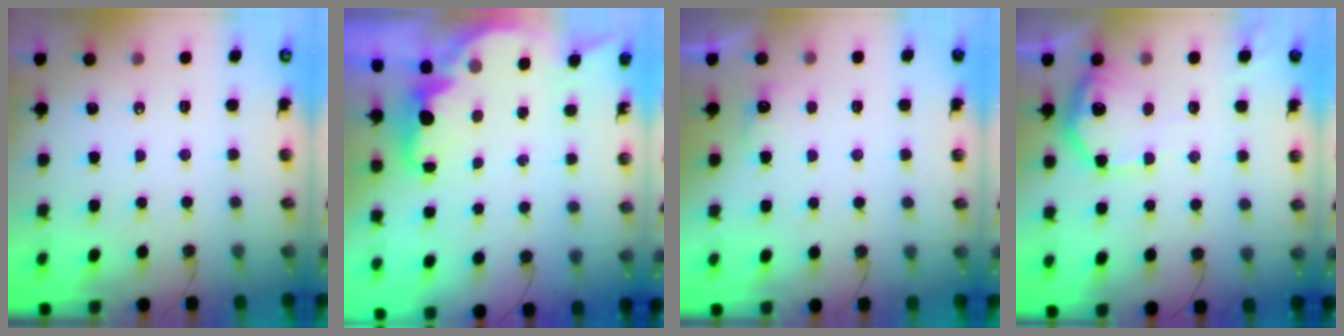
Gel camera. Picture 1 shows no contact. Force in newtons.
{"total": 2.3, "press": 2.2, "slide": 0.5}
{"total": 6.9, "press": 6.7, "slide": 1.3}
{"total": 13.7, "press": 13.7, "slide": 0.9}